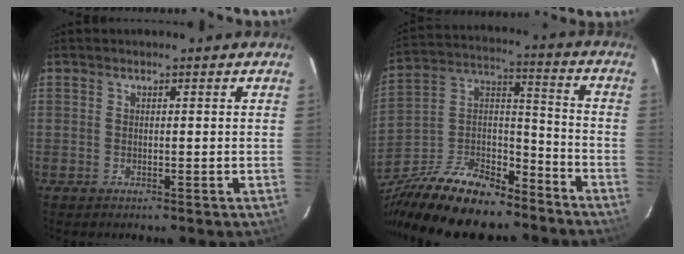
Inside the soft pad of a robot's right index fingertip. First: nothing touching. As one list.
[{"total": 23.8, "force": [-17.3, 10.3, 12.7], "torque": [-0.270, 0.018, -0.286]}]